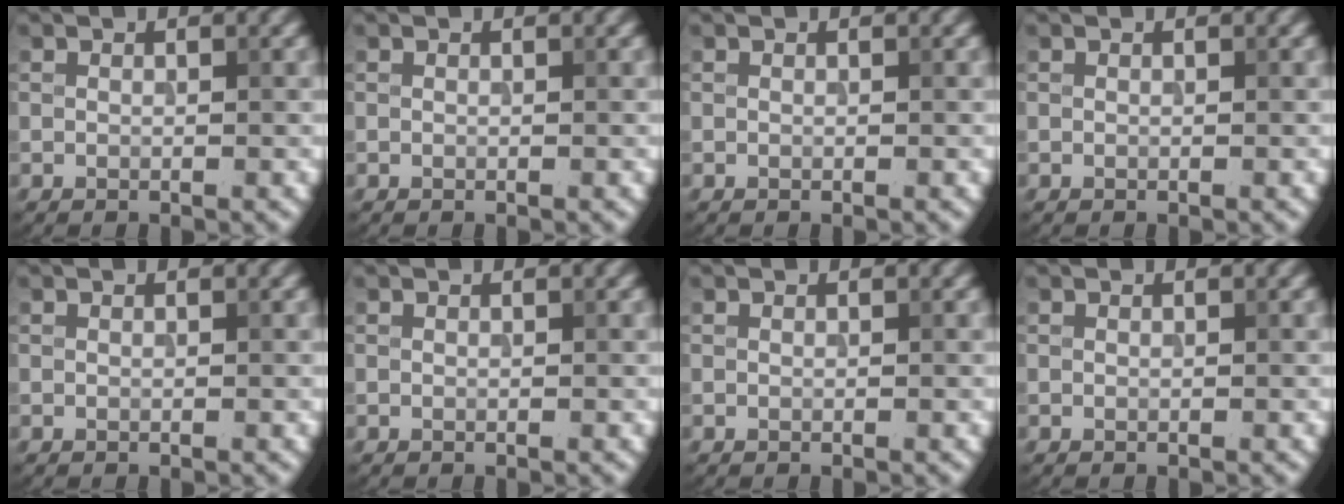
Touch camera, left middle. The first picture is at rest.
{"total": 0.0}
{"total": 0.0}
{"total": 0.0}
{"total": 0.0}
{"total": 0.0}
{"total": 0.0}
{"total": 0.0}